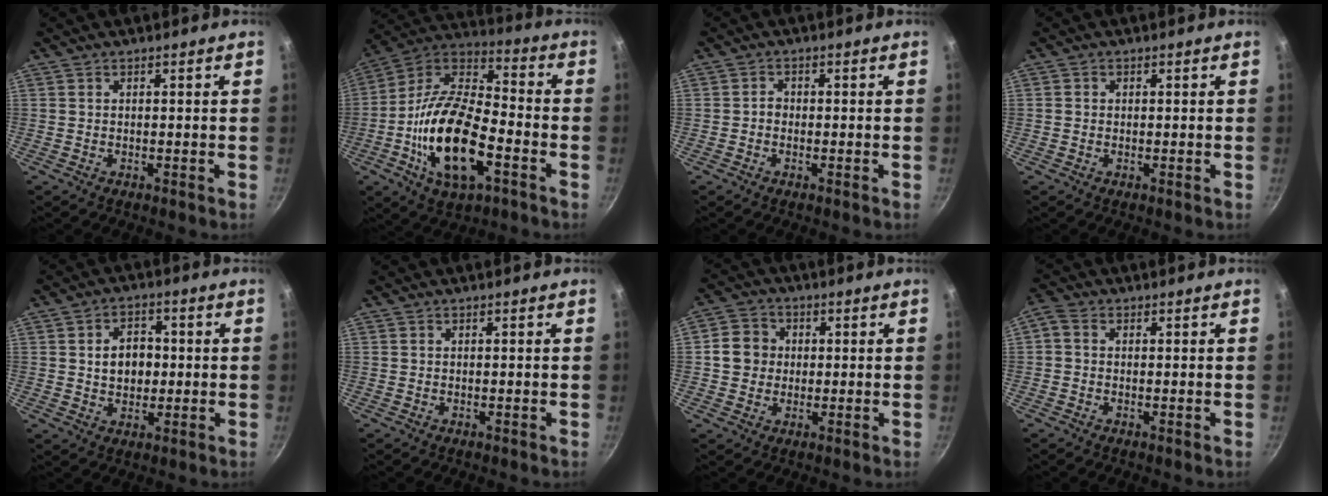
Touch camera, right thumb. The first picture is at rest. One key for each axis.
{"total": 21.6, "fx": -6.6, "fy": 10.1, "fz": 17.9, "tx": -0.331, "ty": 0.033, "tz": -0.137}
{"total": 1.4, "fx": -0.4, "fy": 1.2, "fz": 0.7, "tx": -0.008, "ty": 0.008, "tz": -0.008}
{"total": 0.8, "fx": 0.0, "fy": 0.8, "fz": 0.2, "tx": -0.001, "ty": 0.002, "tz": -0.002}
{"total": 7.4, "fx": 0.6, "fy": 5.6, "fz": 4.7, "tx": -0.050, "ty": 0.008, "tz": 0.008}
{"total": 0.0}
{"total": 6.6, "fx": 0.6, "fy": 6.0, "fz": 2.6, "tx": -0.018, "ty": 0.008, "tz": -0.003}
{"total": 2.5, "fx": 0.0, "fy": 2.0, "fz": 1.6, "tx": -0.038, "ty": 0.012, "tz": -0.011}